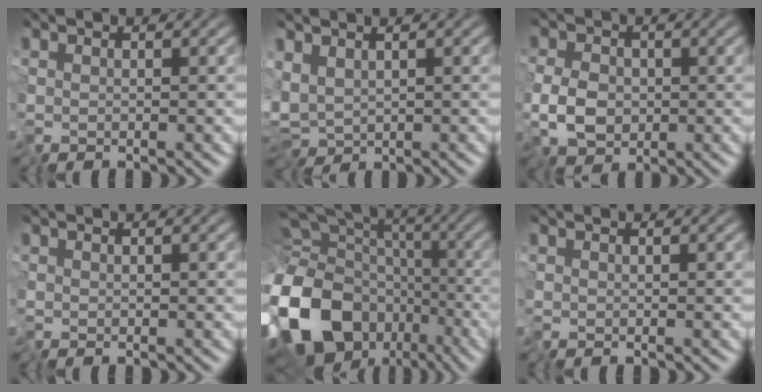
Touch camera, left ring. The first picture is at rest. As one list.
[{"total": 4.7, "force": [-1.0, 2.7, 3.7], "torque": [-0.077, -0.009, -0.018]}, {"total": 5.1, "force": [-1.6, 3.6, 3.3], "torque": [-0.061, 0.002, -0.046]}, {"total": 0.0}, {"total": 17.3, "force": [-6.6, 12.2, 10.3], "torque": [-0.245, -0.011, -0.117]}, {"total": 0.0}]